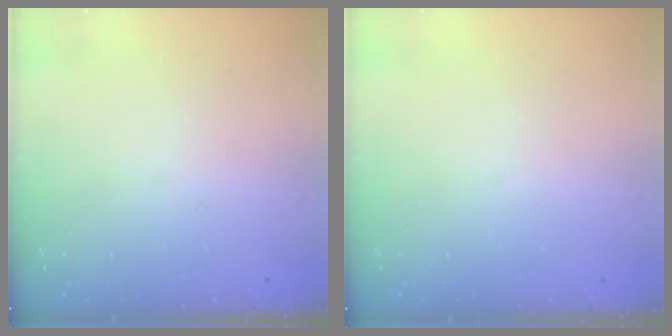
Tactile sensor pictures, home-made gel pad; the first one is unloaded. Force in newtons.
{"total": 0.0}